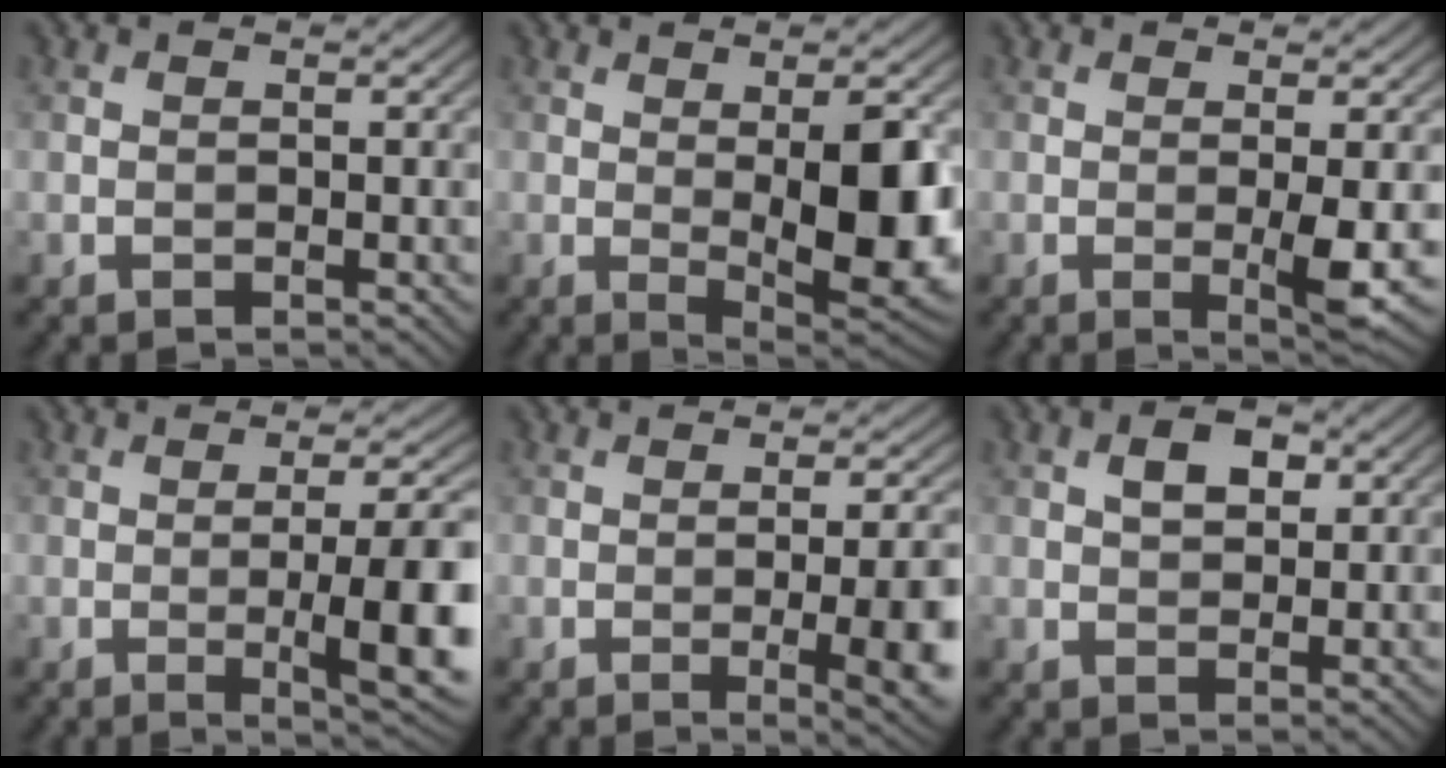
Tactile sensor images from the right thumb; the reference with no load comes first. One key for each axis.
{"total": 11.5, "fx": 0.0, "fy": 3.8, "fz": 10.9, "tx": -0.146, "ty": -0.001, "tz": 0.003}
{"total": 3.5, "fx": -0.2, "fy": 0.3, "fz": 3.5, "tx": -0.066, "ty": -0.005, "tz": -0.002}
{"total": 10.8, "fx": -1.7, "fy": 2.4, "fz": 10.4, "tx": -0.136, "ty": 0.006, "tz": -0.021}
{"total": 7.9, "fx": -1.5, "fy": 2.1, "fz": 7.4, "tx": -0.096, "ty": -0.005, "tz": -0.009}
{"total": 3.3, "fx": 1.2, "fy": 2.0, "fz": 2.3, "tx": -0.041, "ty": 0.004, "tz": 0.019}